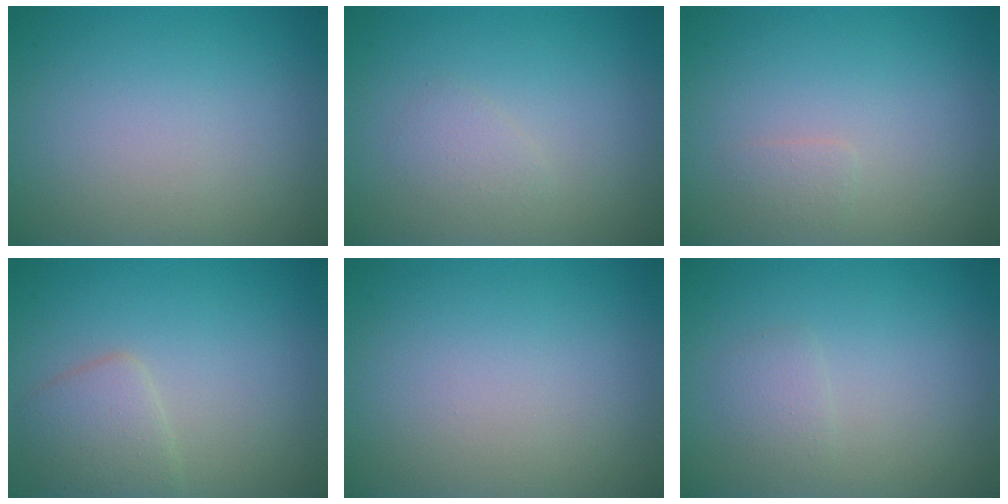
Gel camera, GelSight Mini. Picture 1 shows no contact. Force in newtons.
{"total": 1.1, "press": 1.1, "slide": 0.1}
{"total": 0.8, "press": 0.8, "slide": 0.1}
{"total": 2.6, "press": 2.6, "slide": 0.1}
{"total": 0.0}
{"total": 1.2, "press": 1.2, "slide": 0.1}